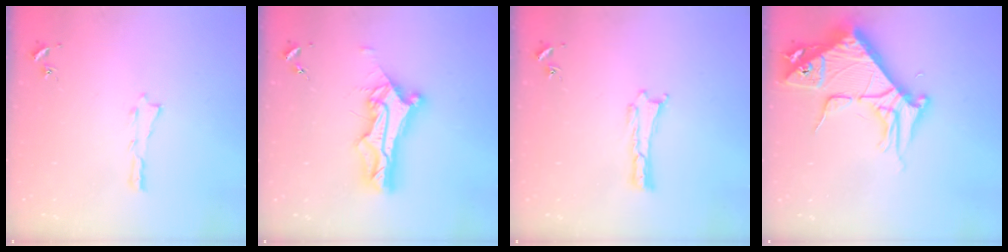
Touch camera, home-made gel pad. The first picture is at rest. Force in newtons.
{"total": 10.8, "press": 10.7, "slide": 0.9}
{"total": 0.0}
{"total": 9.0, "press": 8.9, "slide": 1.2}